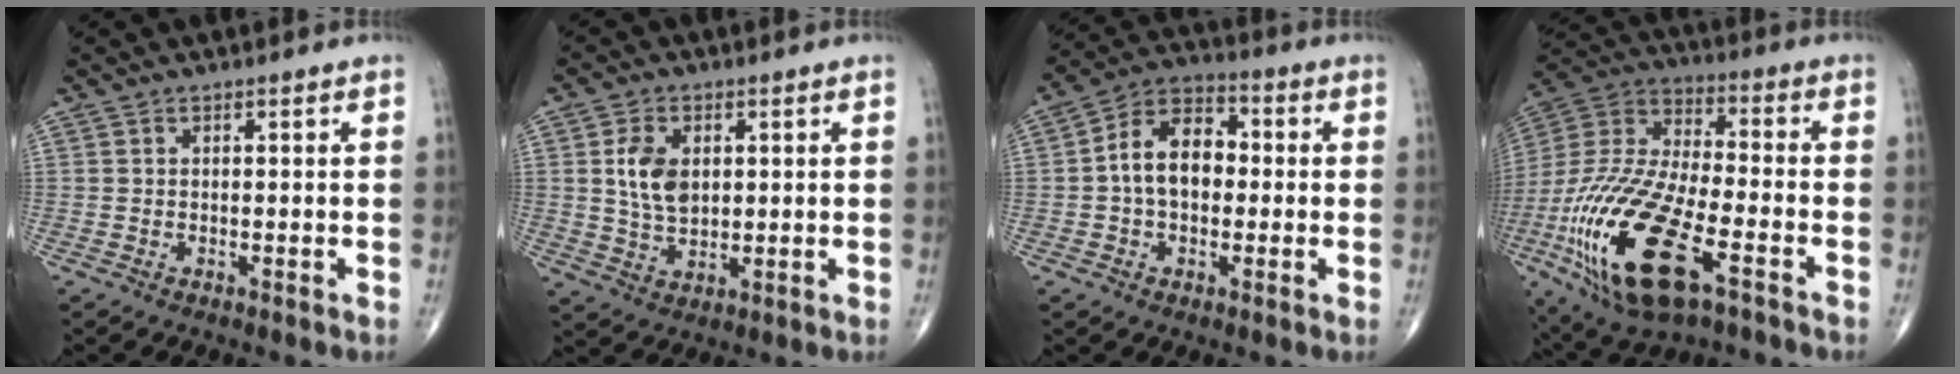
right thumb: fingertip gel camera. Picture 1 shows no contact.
{"total": 7.8, "force": [1.5, 5.1, 5.6], "torque": [-0.094, -0.009, 0.033]}
{"total": 11.2, "force": [0.0, 7.6, 8.2], "torque": [-0.124, 0.030, -0.012]}
{"total": 27.0, "force": [-10.7, 11.0, 22.2], "torque": [-0.517, 0.005, -0.189]}